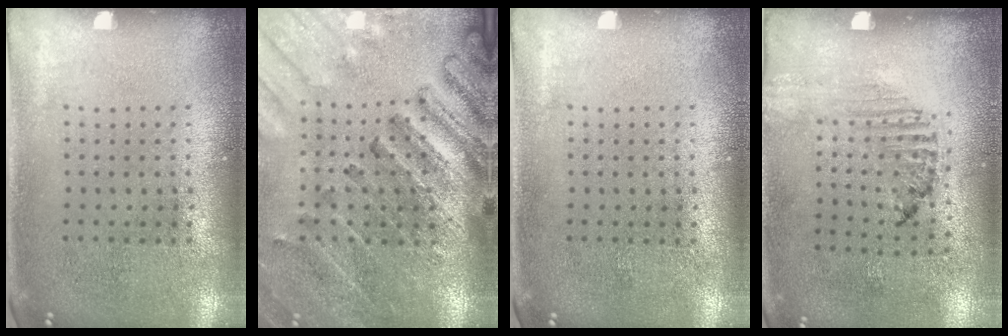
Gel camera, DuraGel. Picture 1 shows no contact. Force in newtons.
{"total": 2.8, "press": 2.7, "slide": 0.6}
{"total": 0.0}
{"total": 1.3, "press": 1.1, "slide": 0.7}